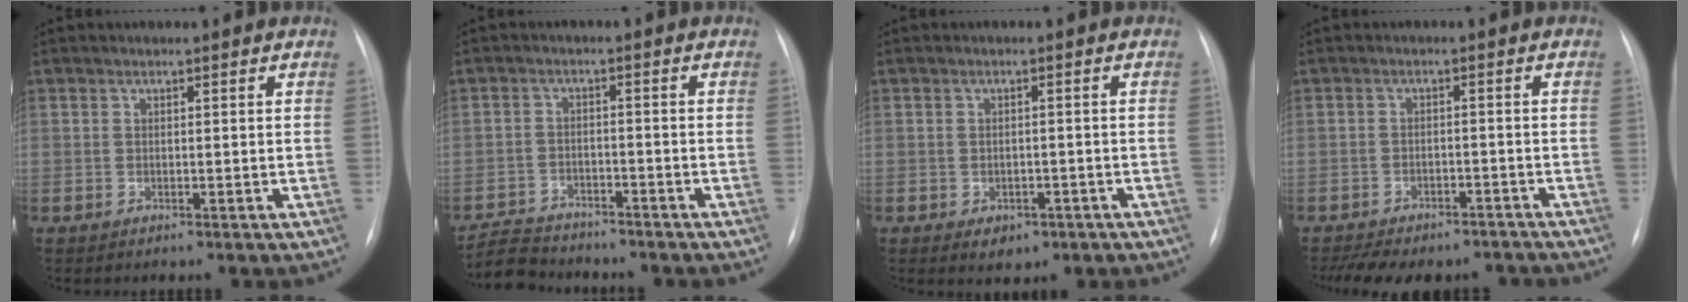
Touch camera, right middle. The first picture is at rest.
{"total": 6.7, "force": [-6.5, 1.7, 0.6], "torque": [-0.016, -0.005, -0.108]}
{"total": 3.4, "force": [-1.8, 2.4, 1.7], "torque": [-0.020, 0.005, -0.008]}
{"total": 13.3, "force": [-11.3, 5.2, 4.7], "torque": [-0.094, 0.011, -0.142]}